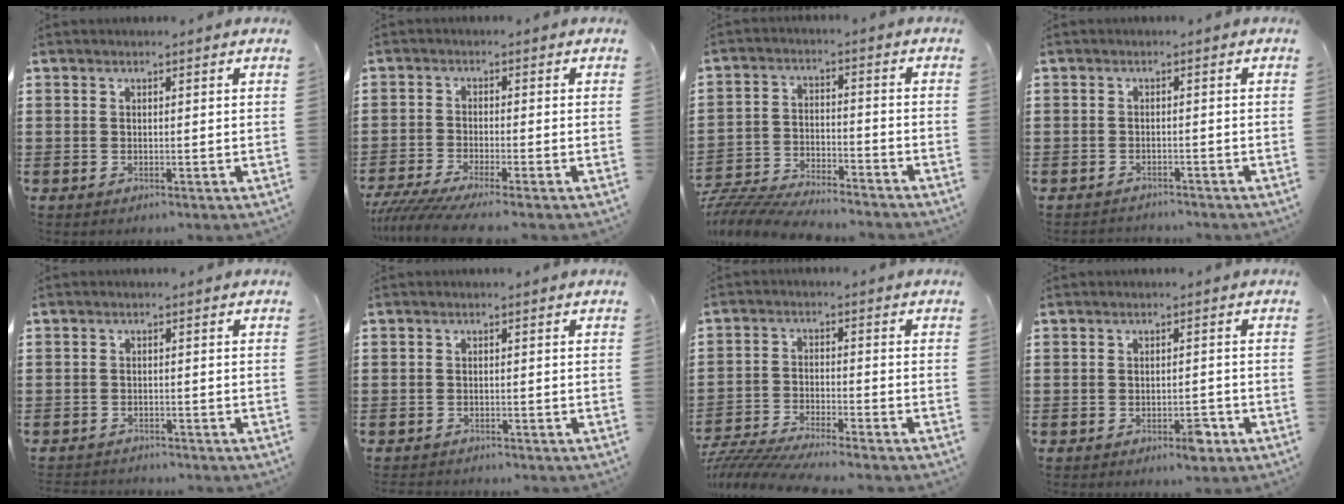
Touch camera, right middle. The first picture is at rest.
{"total": 3.8, "force": [-3.2, -0.3, 2.0], "torque": [-0.056, -0.022, -0.067]}
{"total": 6.9, "force": [-6.8, 0.5, 1.2], "torque": [-0.033, 0.002, -0.136]}
{"total": 1.4, "force": [-1.3, 0.1, -0.2], "torque": [-0.001, 0.002, -0.031]}
{"total": 1.6, "force": [-1.5, 0.1, -0.2], "torque": [-0.002, 0.001, -0.035]}
{"total": 1.0, "force": [-1.0, 0.1, -0.1], "torque": [-0.002, 0.001, -0.021]}
{"total": 5.9, "force": [-5.8, -0.2, 1.5], "torque": [-0.049, -0.016, -0.119]}
{"total": 2.7, "force": [-1.8, 0.9, 1.8], "torque": [-0.028, 0.002, -0.034]}